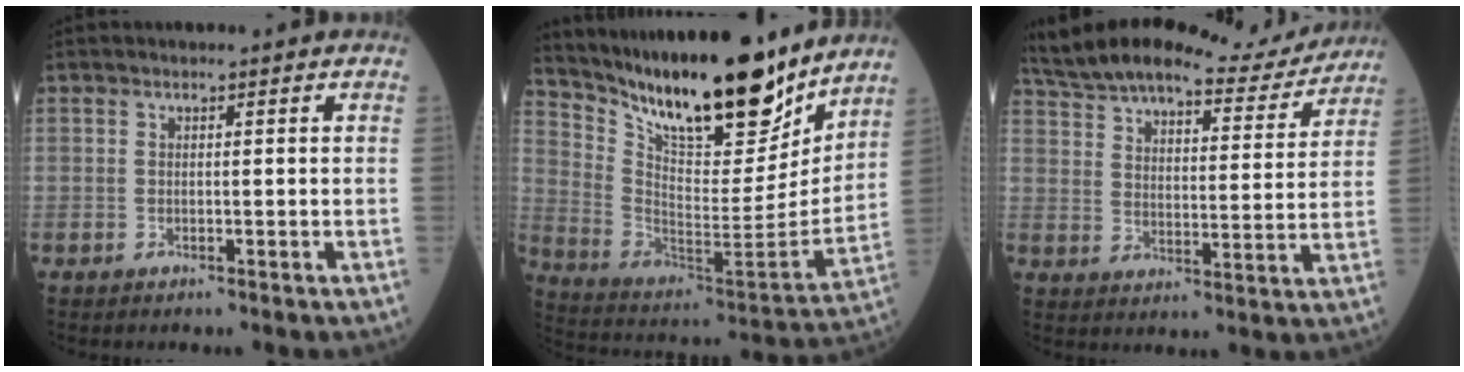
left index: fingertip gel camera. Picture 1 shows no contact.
{"total": 26.7, "force": [21.6, 6.5, 14.4], "torque": [-0.248, -0.032, 0.339]}
{"total": 21.5, "force": [19.7, 4.4, 7.6], "torque": [-0.137, -0.002, 0.279]}